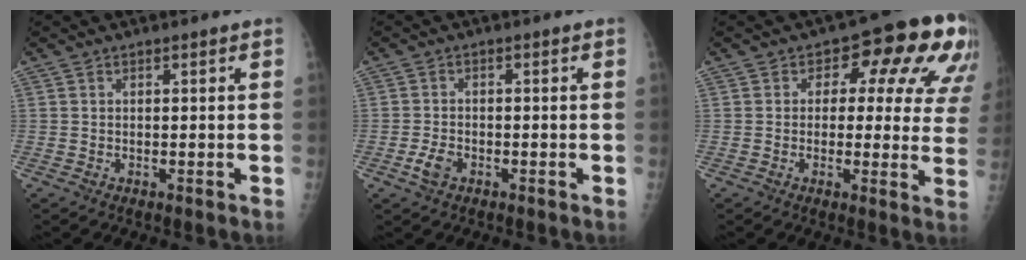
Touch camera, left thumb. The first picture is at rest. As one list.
[{"total": 3.0, "force": [-1.5, 1.8, 1.9], "torque": [-0.038, 0.005, -0.026]}, {"total": 15.2, "force": [5.5, 8.3, 11.4], "torque": [-0.077, -0.002, 0.052]}]